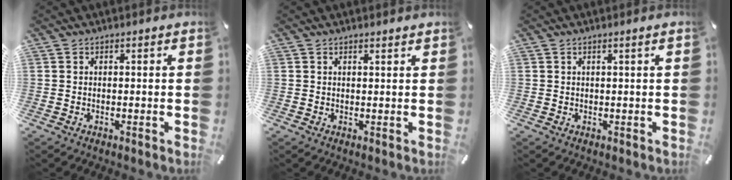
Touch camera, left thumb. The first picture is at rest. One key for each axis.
{"total": 0.8, "fx": 0.7, "fy": -0.1, "fz": 0.3, "tx": -0.007, "ty": -0.002, "tz": 0.013}
{"total": 1.2, "fx": 0.3, "fy": -0.2, "fz": 1.2, "tx": -0.019, "ty": -0.003, "tz": 0.005}